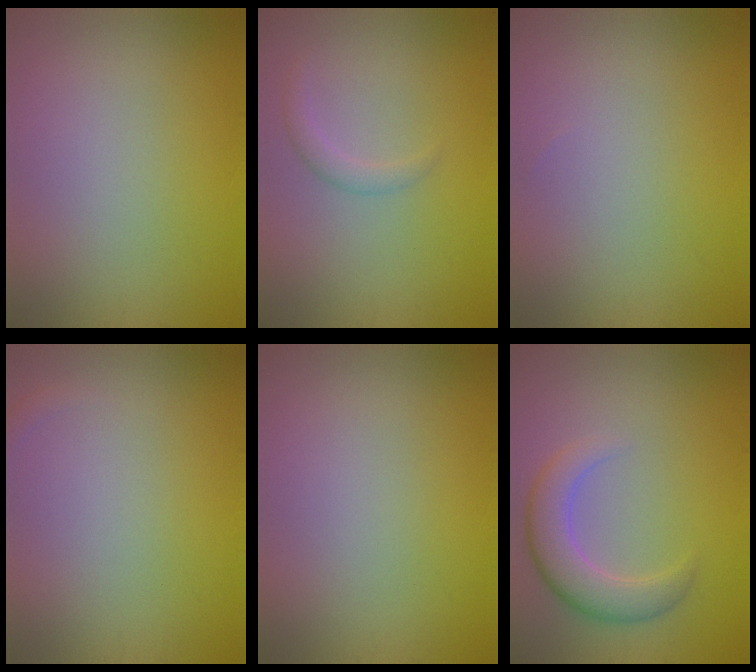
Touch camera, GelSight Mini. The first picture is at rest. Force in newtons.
{"total": 1.3, "press": 1.3, "slide": 0.1}
{"total": 0.0}
{"total": 0.6, "press": 0.6, "slide": 0.1}
{"total": 0.0}
{"total": 4.4, "press": 4.4, "slide": 0.3}